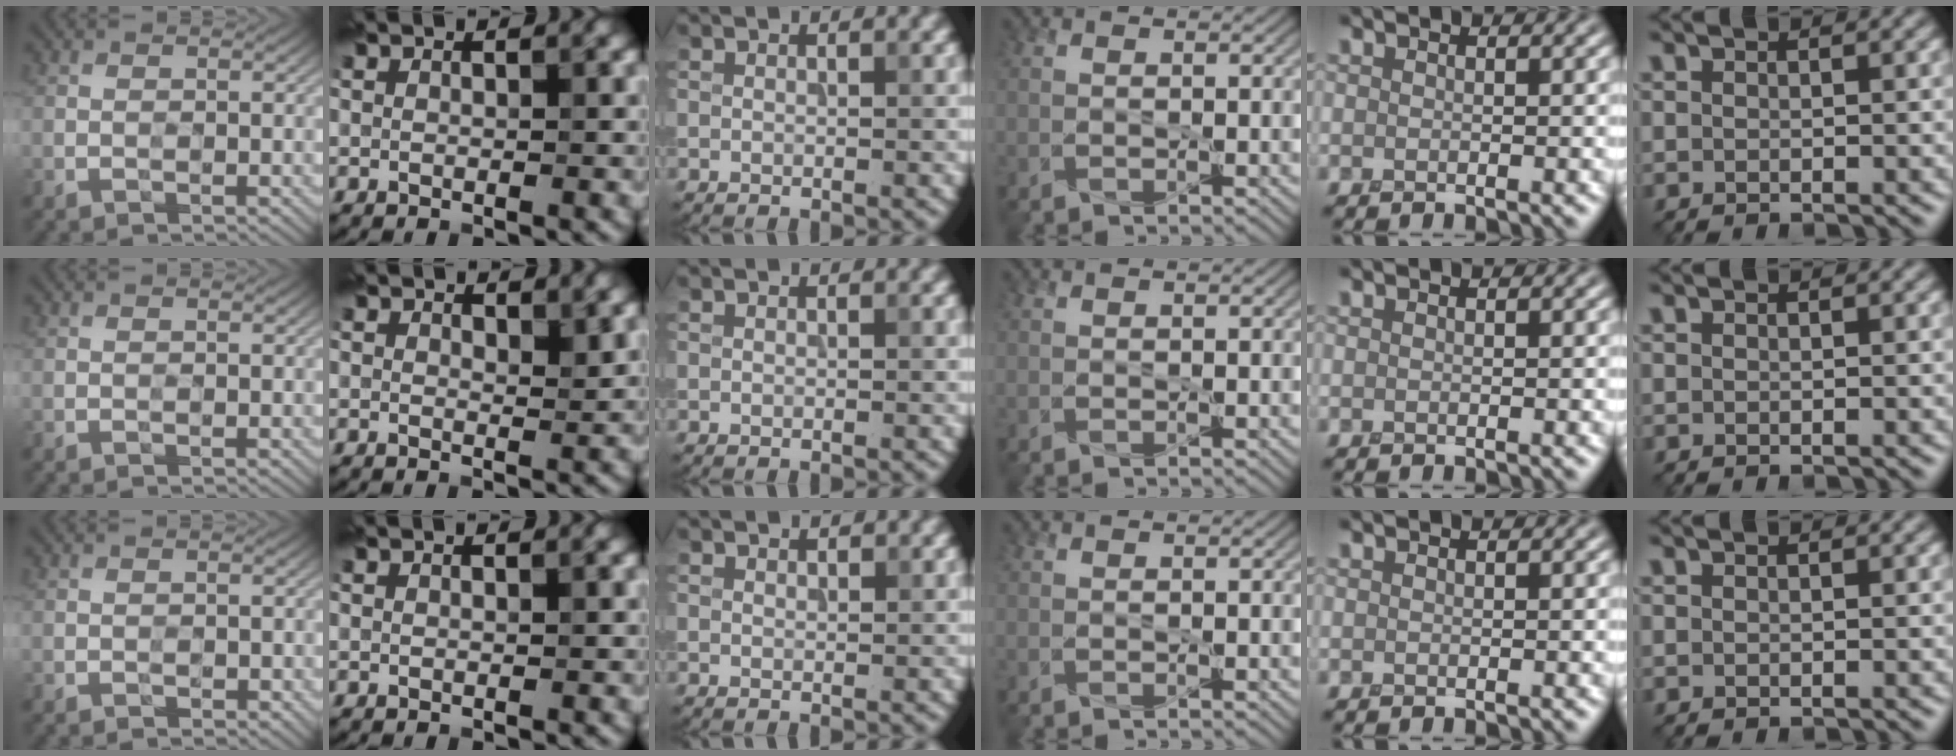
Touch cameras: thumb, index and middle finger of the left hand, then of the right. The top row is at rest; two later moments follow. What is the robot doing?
{"motion": "peel", "object": "cling film"}